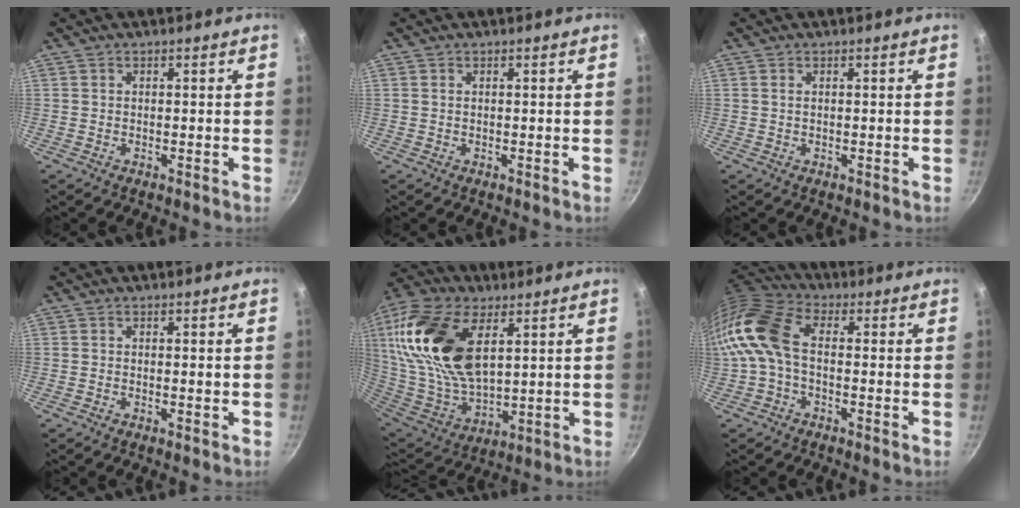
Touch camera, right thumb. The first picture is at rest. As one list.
[{"total": 0.0}, {"total": 0.5, "force": [0.2, 0.2, 0.5], "torque": [-0.009, 0.001, 0.003]}, {"total": 0.5, "force": [0.0, 0.1, 0.5], "torque": [-0.007, 0.000, -0.001]}, {"total": 24.3, "force": [8.4, 13.3, 18.5], "torque": [-0.360, -0.031, 0.161]}, {"total": 12.7, "force": [-0.5, 7.8, 10.1], "torque": [-0.201, 0.031, -0.028]}]